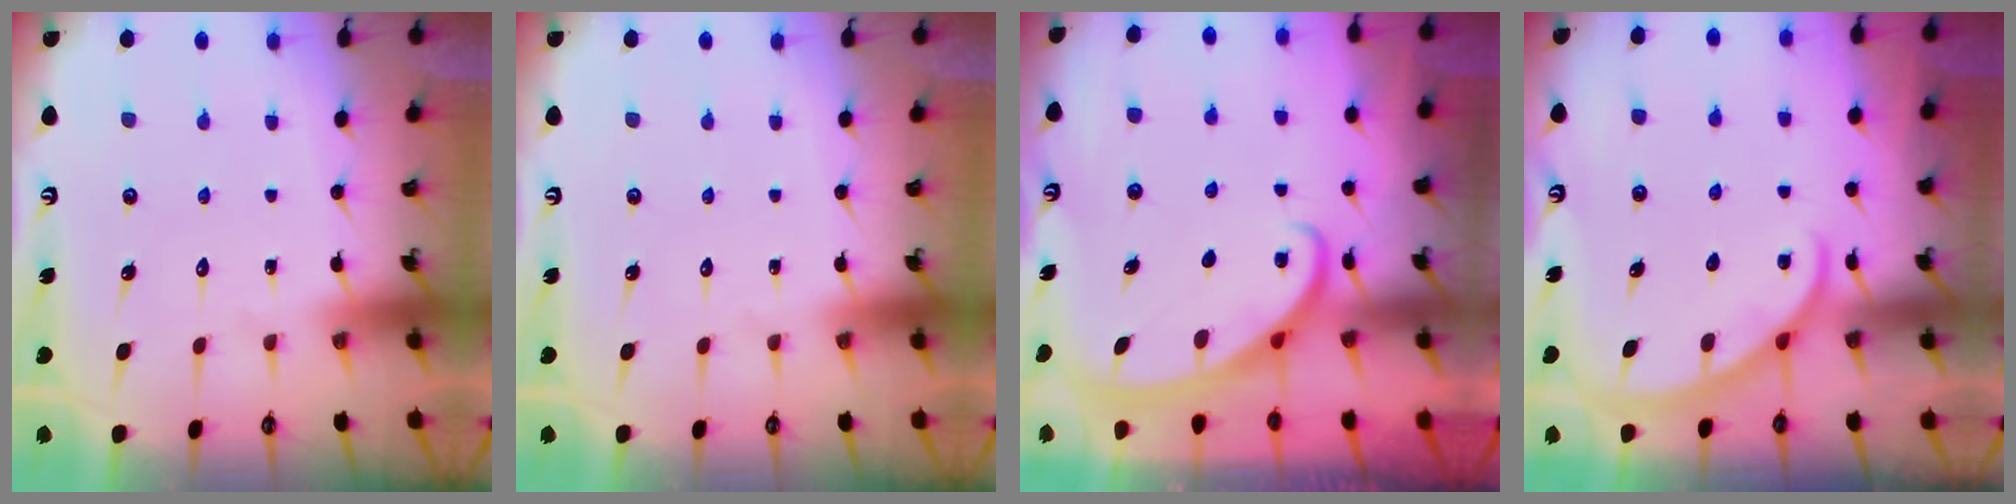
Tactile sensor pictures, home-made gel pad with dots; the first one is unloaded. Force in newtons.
{"total": 0.0}
{"total": 2.7, "press": 2.6, "slide": 0.4}
{"total": 1.9, "press": 1.9, "slide": 0.2}